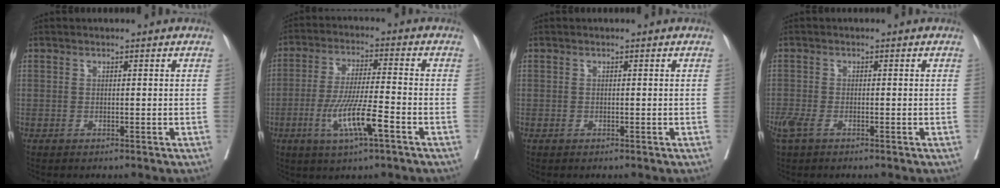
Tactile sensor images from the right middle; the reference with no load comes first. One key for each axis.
{"total": 9.1, "fx": -3.8, "fy": 0.5, "fz": 8.3, "tx": -0.165, "ty": -0.012, "tz": -0.068}
{"total": 0.0}
{"total": 3.3, "fx": -1.9, "fy": 1.4, "fz": 2.3, "tx": -0.057, "ty": -0.008, "tz": -0.036}